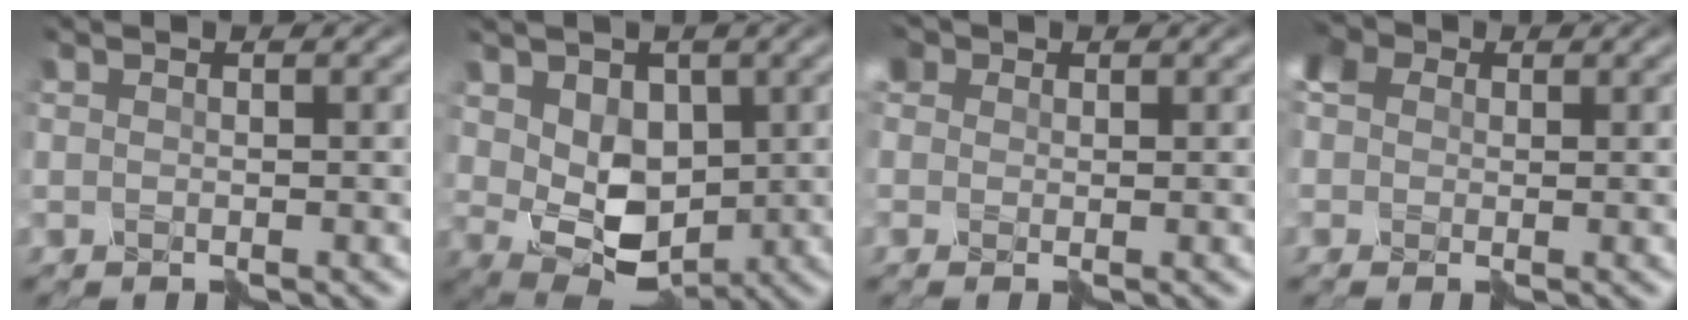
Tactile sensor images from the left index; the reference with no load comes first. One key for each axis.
{"total": 4.5, "fx": 0.0, "fy": 3.3, "fz": 3.1, "tx": -0.069, "ty": -0.016, "tz": 0.006}
{"total": 3.8, "fx": 1.5, "fy": 2.6, "fz": 2.3, "tx": -0.061, "ty": 0.012, "tz": 0.015}
{"total": 4.3, "fx": 1.0, "fy": 3.2, "fz": 2.8, "tx": -0.064, "ty": 0.011, "tz": 0.014}